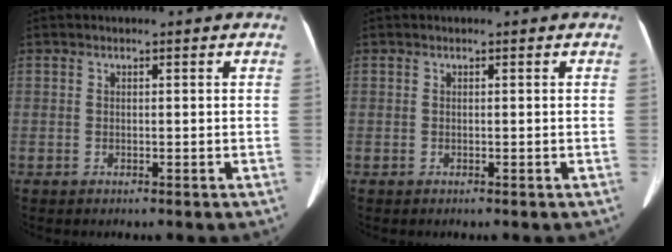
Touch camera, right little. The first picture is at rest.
{"total": 0.0}